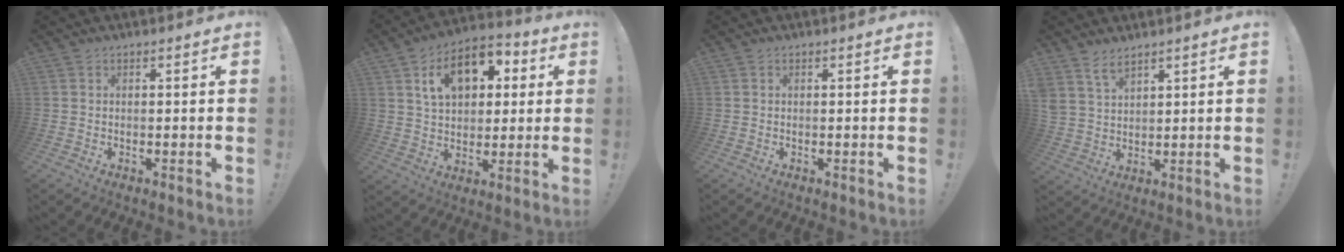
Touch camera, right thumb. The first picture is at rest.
{"total": 15.0, "force": [5.8, 10.1, 9.5], "torque": [-0.148, -0.013, 0.107]}
{"total": 0.0}
{"total": 5.3, "force": [4.4, 2.4, 1.8], "torque": [-0.034, -0.028, 0.083]}